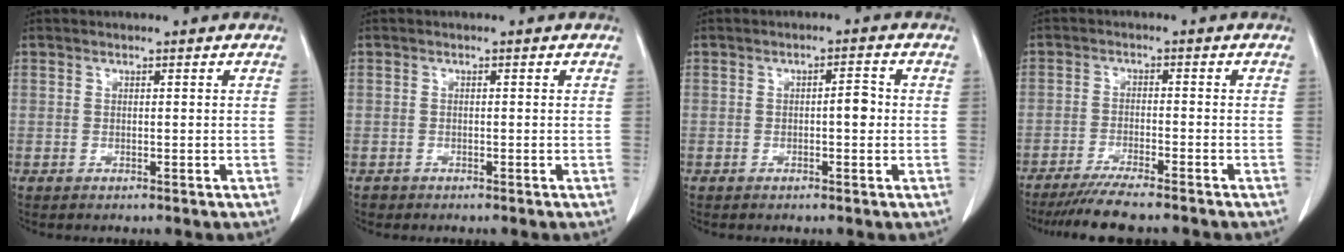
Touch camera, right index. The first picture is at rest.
{"total": 0.8, "force": [-0.6, 0.6, -0.1], "torque": [-0.004, 0.003, -0.013]}
{"total": 2.5, "force": [-0.2, 0.7, 2.3], "torque": [-0.030, 0.005, -0.005]}
{"total": 7.7, "force": [-6.6, 0.1, 4.0], "torque": [-0.058, -0.020, -0.110]}